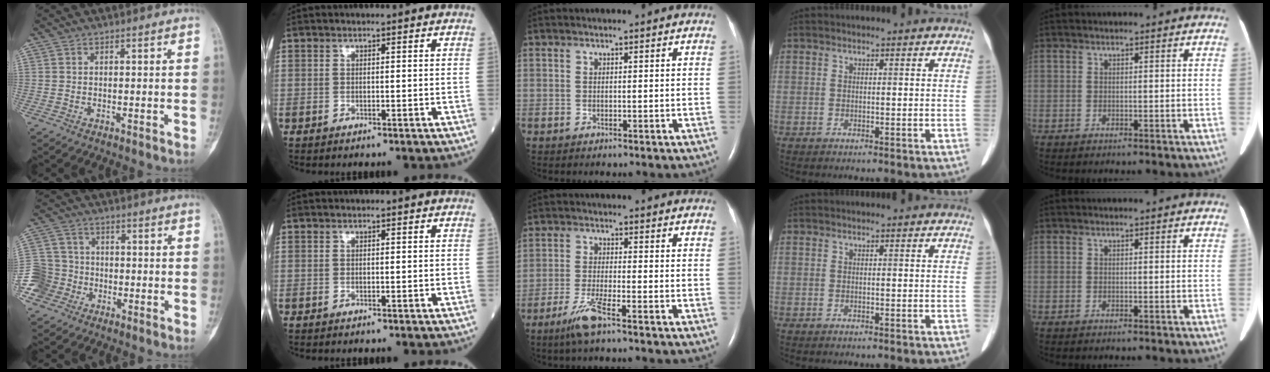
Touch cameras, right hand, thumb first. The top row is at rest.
{"thumb": {"total": 8.9, "force": [-4.4, 7.6, 1.4], "torque": [-0.018, 0.037, -0.086]}, "middle": {"total": 5.1, "force": [-3.3, 0.0, 3.8], "torque": [-0.085, -0.011, -0.069]}}